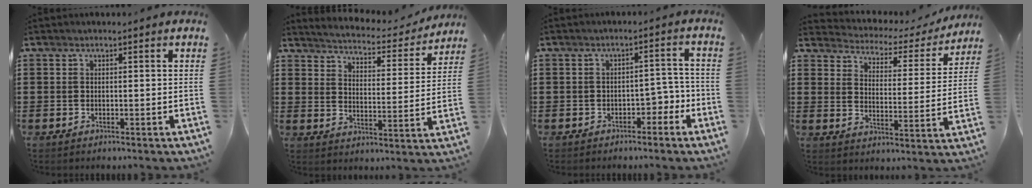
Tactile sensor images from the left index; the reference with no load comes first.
{"total": 3.6, "force": [3.6, -0.1, 0.6], "torque": [-0.035, -0.036, 0.054]}
{"total": 3.3, "force": [-2.4, 1.5, 1.7], "torque": [-0.033, 0.007, -0.051]}
{"total": 2.7, "force": [2.6, 0.8, 0.3], "torque": [-0.029, -0.025, 0.035]}